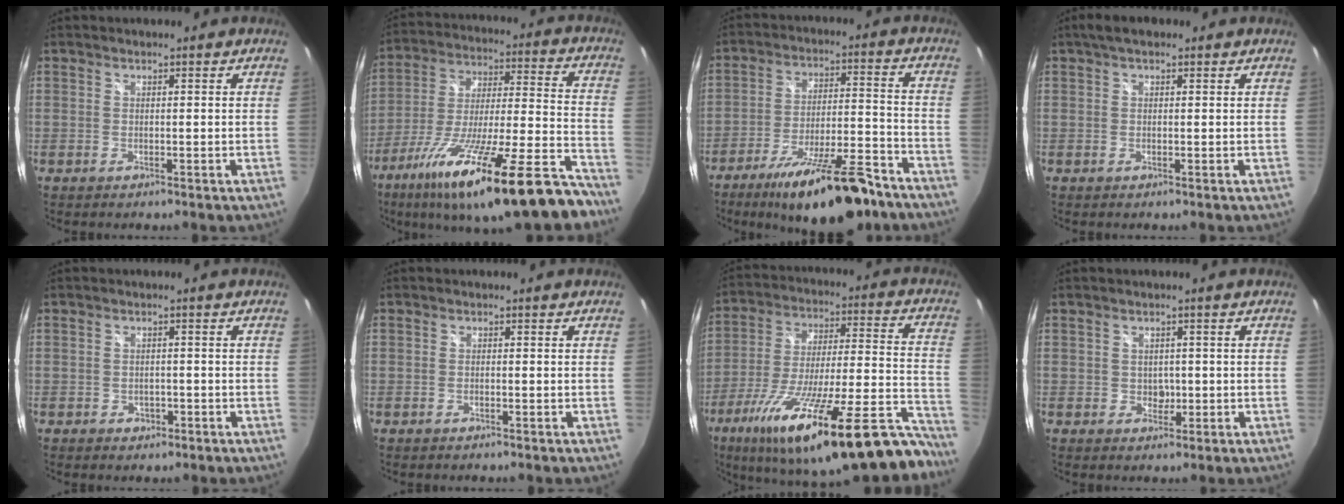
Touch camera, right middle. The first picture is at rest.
{"total": 28.6, "force": [-20.7, 3.1, 19.4], "torque": [-0.323, -0.065, -0.326]}
{"total": 19.3, "force": [-14.6, 4.6, 11.7], "torque": [-0.200, -0.016, -0.219]}
{"total": 3.6, "force": [2.1, 1.5, 2.4], "torque": [-0.040, 0.013, 0.033]}
{"total": 2.4, "force": [-1.1, 1.9, 0.8], "torque": [-0.015, -0.001, -0.016]}
{"total": 0.7, "force": [-0.6, 0.1, 0.4], "torque": [-0.006, 0.000, -0.011]}
{"total": 34.3, "force": [-25.5, 6.3, 22.1], "torque": [-0.333, -0.059, -0.381]}
{"total": 2.0, "force": [-0.2, 1.9, 0.7], "torque": [-0.006, 0.001, -0.001]}